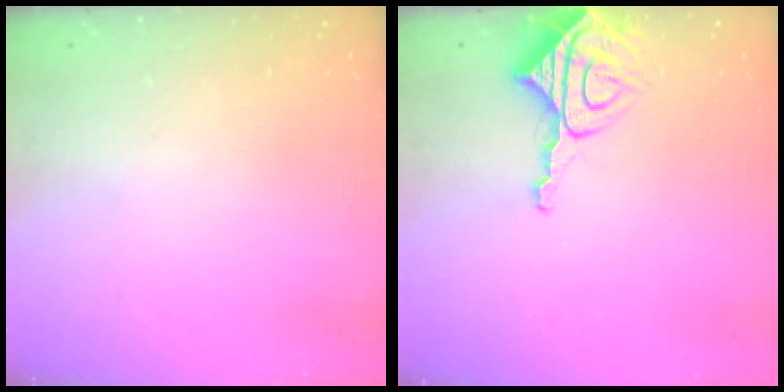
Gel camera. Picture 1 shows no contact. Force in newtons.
{"total": 9.6, "press": 9.5, "slide": 1.0}